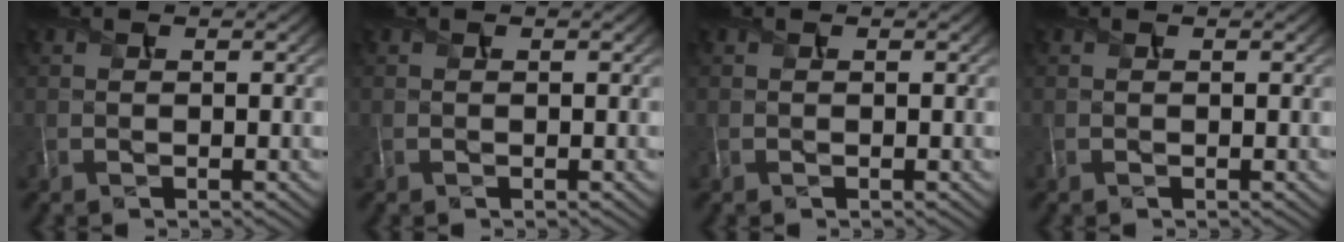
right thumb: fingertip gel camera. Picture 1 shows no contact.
{"total": 0.0}
{"total": 0.0}
{"total": 0.0}